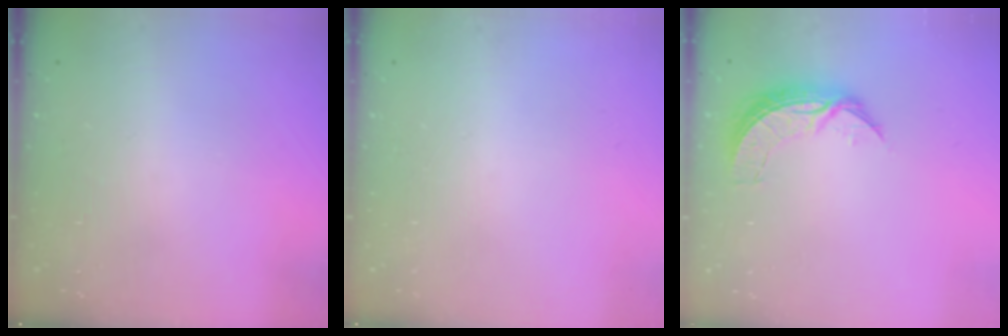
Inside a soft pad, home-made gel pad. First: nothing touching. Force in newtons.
{"total": 0.0}
{"total": 7.3, "press": 7.3, "slide": 0.2}